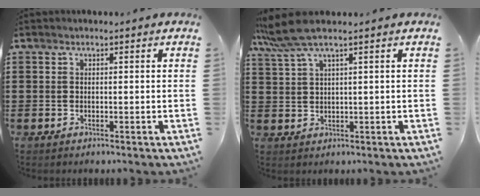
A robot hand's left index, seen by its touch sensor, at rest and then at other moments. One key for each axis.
{"total": 4.8, "fx": 3.1, "fy": 0.1, "fz": 3.7, "tx": -0.095, "ty": -0.005, "tz": 0.051}